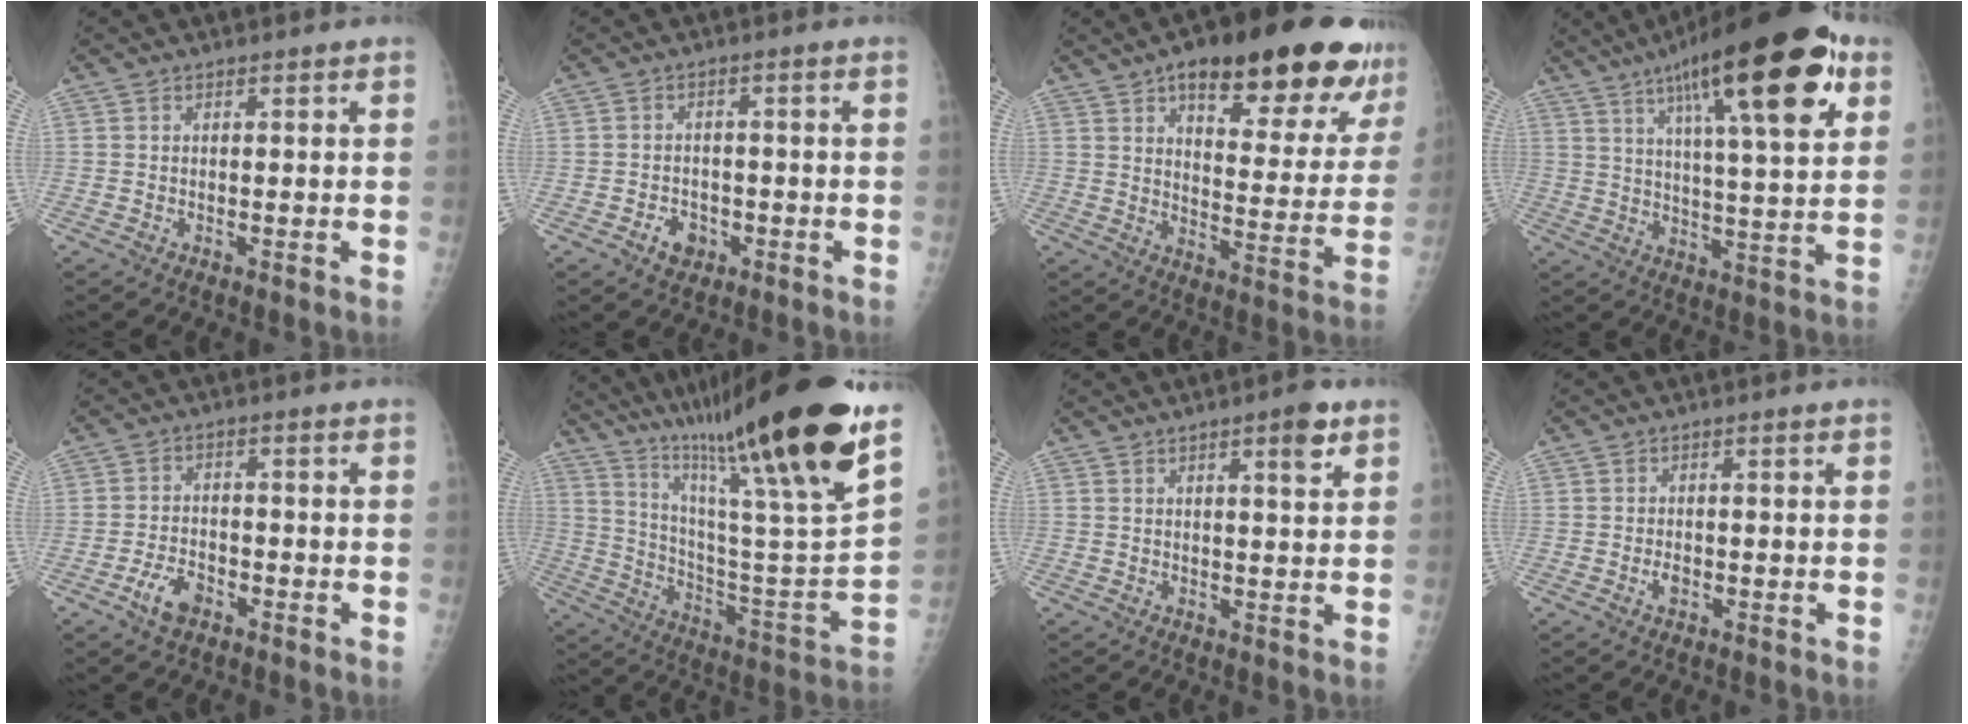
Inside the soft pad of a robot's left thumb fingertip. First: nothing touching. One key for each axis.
{"total": 3.8, "fx": -1.8, "fy": 2.8, "fz": 1.7, "tx": -0.012, "ty": 0.015, "tz": -0.024}
{"total": 25.9, "fx": 16.2, "fy": 8.6, "fz": 18.2, "tx": -0.206, "ty": -0.045, "tz": 0.221}
{"total": 25.2, "fx": 12.2, "fy": 6.4, "fz": 21.0, "tx": -0.308, "ty": -0.014, "tz": 0.183}
{"total": 4.9, "fx": -2.8, "fy": 2.7, "fz": 2.9, "tx": -0.051, "ty": 0.019, "tz": -0.049}
{"total": 33.1, "fx": 23.0, "fy": 3.0, "fz": 23.6, "tx": -0.371, "ty": -0.097, "tz": 0.370}
{"total": 4.7, "fx": 2.7, "fy": 0.9, "fz": 3.8, "tx": -0.050, "ty": -0.013, "tz": 0.037}
{"total": 1.5, "fx": -0.4, "fy": 0.9, "fz": 1.2, "tx": -0.019, "ty": 0.001, "tz": -0.006}